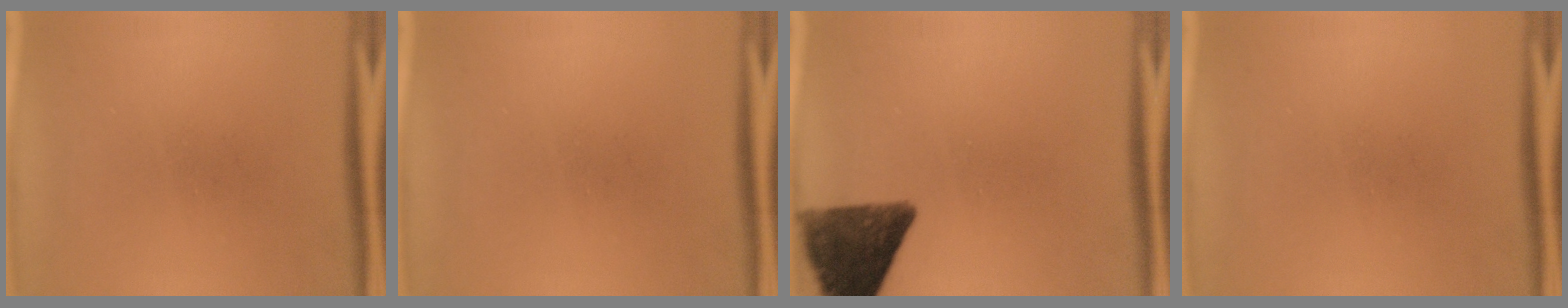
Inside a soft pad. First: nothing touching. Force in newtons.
{"total": 0.0}
{"total": 11.4}
{"total": 0.0}